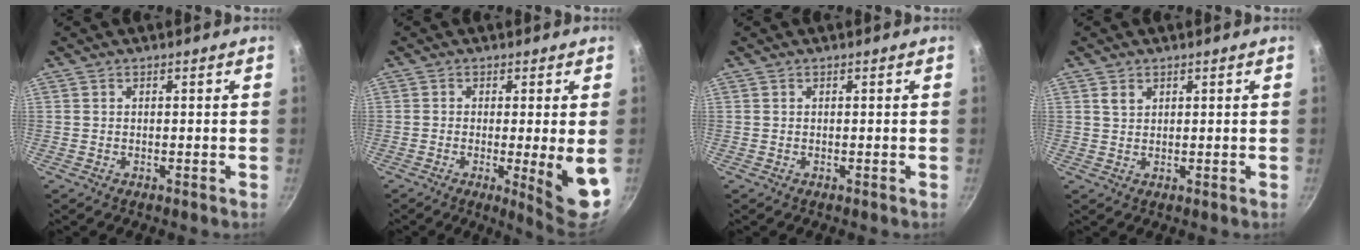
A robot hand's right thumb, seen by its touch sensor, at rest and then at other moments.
{"total": 8.4, "force": [-1.3, 1.0, 8.2], "torque": [-0.111, -0.014, -0.013]}
{"total": 0.0}
{"total": 2.0, "force": [1.1, 1.3, 1.0], "torque": [-0.017, -0.002, 0.021]}